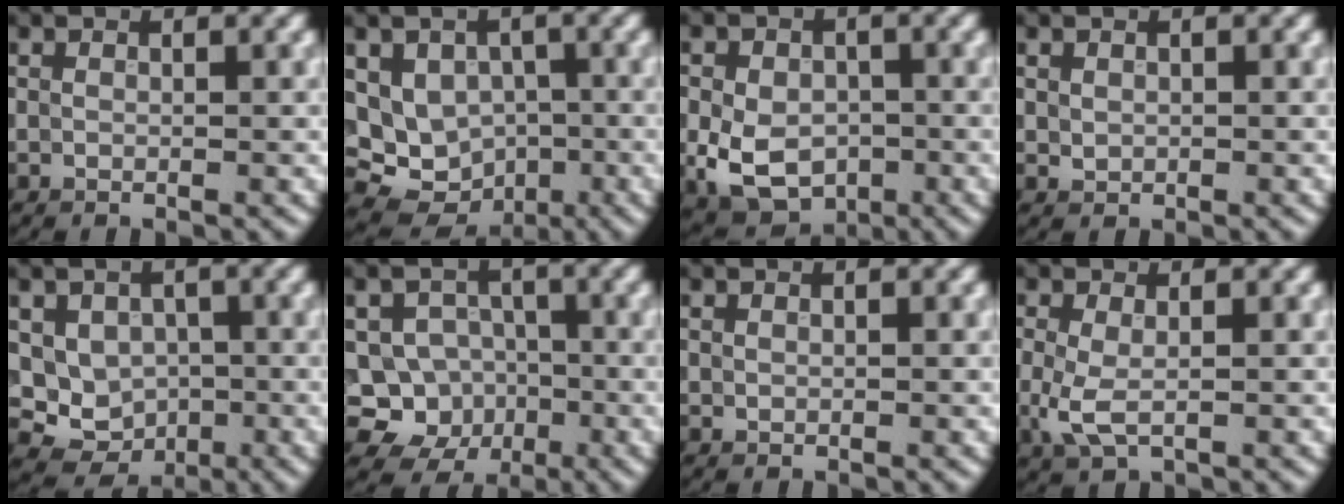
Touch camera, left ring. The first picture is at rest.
{"total": 8.6, "force": [-0.7, 7.5, 4.1], "torque": [-0.059, 0.003, -0.019]}
{"total": 7.6, "force": [-2.0, 5.5, 4.7], "torque": [-0.093, -0.015, -0.040]}
{"total": 0.7, "force": [0.2, 0.7, 0.3], "torque": [-0.003, -0.003, 0.005]}
{"total": 5.1, "force": [0.1, 4.5, 2.4], "torque": [-0.021, -0.009, -0.003]}
{"total": 6.3, "force": [-2.1, 5.8, 1.6], "torque": [0.001, 0.005, -0.059]}
{"total": 0.0}
{"total": 2.9, "force": [-0.3, 1.5, 2.4], "torque": [-0.061, -0.004, -0.006]}